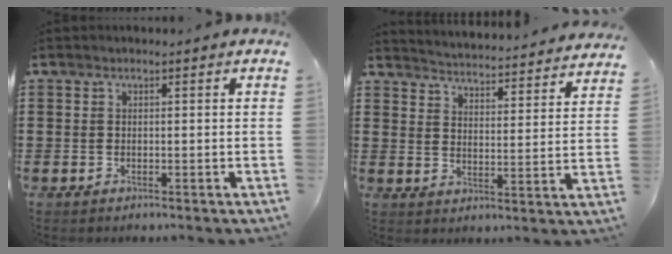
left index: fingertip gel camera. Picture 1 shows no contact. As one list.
[{"total": 3.7, "force": [3.7, -0.8, -0.2], "torque": [-0.019, -0.038, 0.057]}]